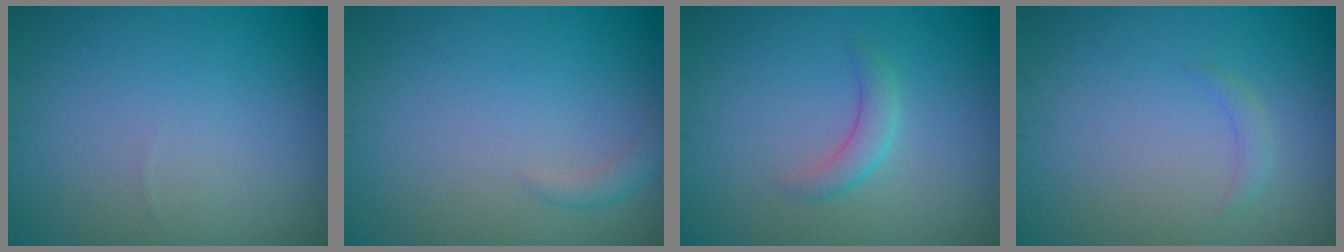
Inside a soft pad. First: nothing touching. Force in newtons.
{"total": 1.0, "press": 1.0, "slide": 0.0}
{"total": 1.7, "press": 1.7, "slide": 0.1}
{"total": 0.8, "press": 0.8, "slide": 0.1}